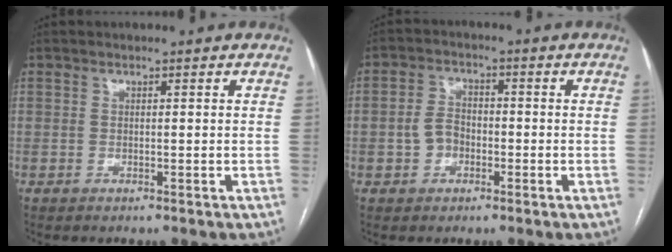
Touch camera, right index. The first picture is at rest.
{"total": 4.1, "force": [-1.2, 3.2, 2.3], "torque": [-0.051, 0.016, -0.020]}